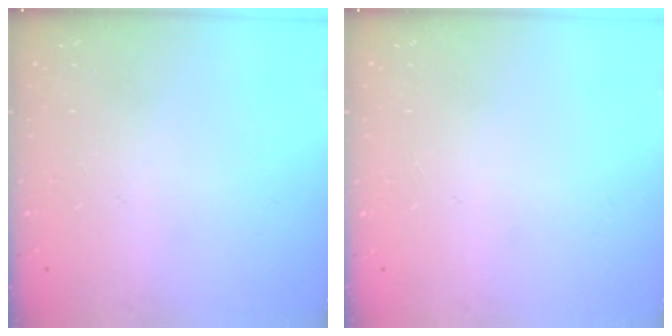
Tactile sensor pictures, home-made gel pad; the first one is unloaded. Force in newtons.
{"total": 0.0}